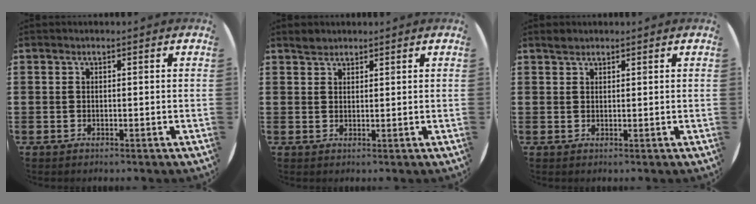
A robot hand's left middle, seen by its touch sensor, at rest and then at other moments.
{"total": 1.6, "force": [1.5, 0.5, -0.1], "torque": [0.007, 0.000, 0.027]}
{"total": 1.0, "force": [1.0, 0.3, 0.1], "torque": [-0.004, 0.003, 0.018]}